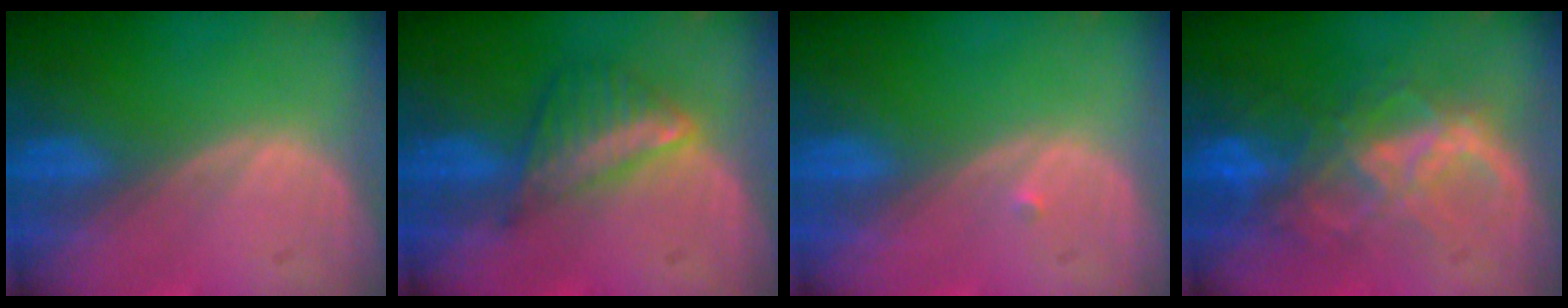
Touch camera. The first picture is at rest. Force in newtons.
{"total": 6.1, "press": 5.4, "slide": 2.9}
{"total": 0.5, "press": 0.4, "slide": 0.3}
{"total": 8.9, "press": 7.5, "slide": 4.7}